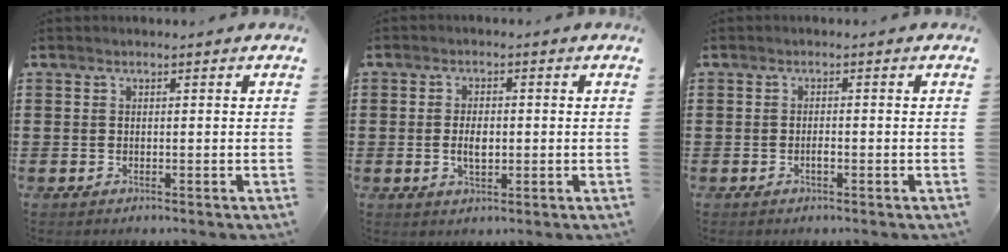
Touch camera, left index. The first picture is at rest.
{"total": 3.4, "force": [-0.2, 1.7, 2.9], "torque": [-0.049, 0.000, -0.006]}
{"total": 1.1, "force": [-0.5, 0.3, 1.0], "torque": [-0.021, -0.004, -0.007]}